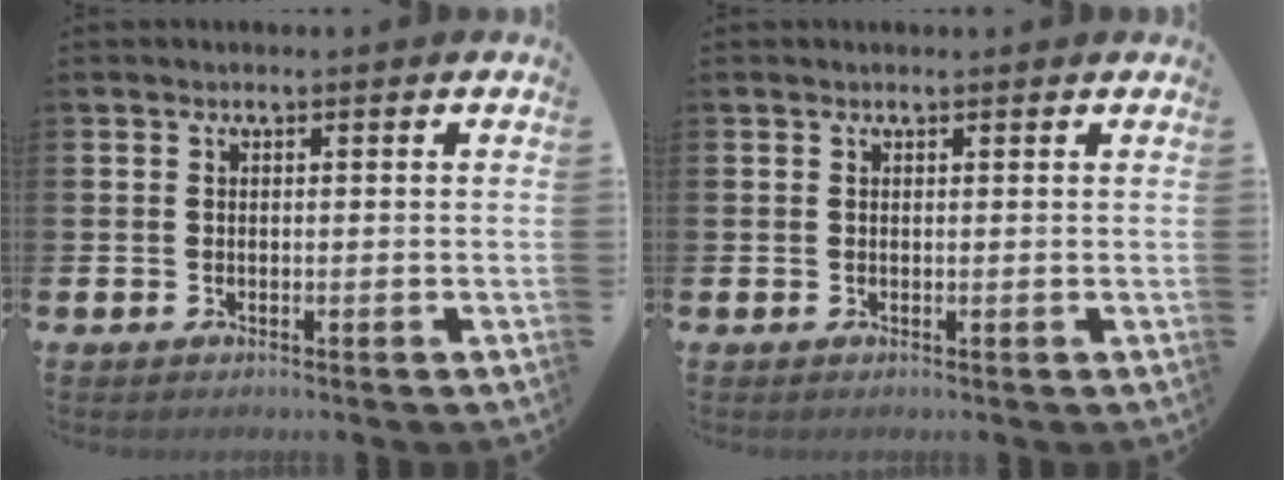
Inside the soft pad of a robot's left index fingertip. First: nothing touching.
{"total": 0.0}